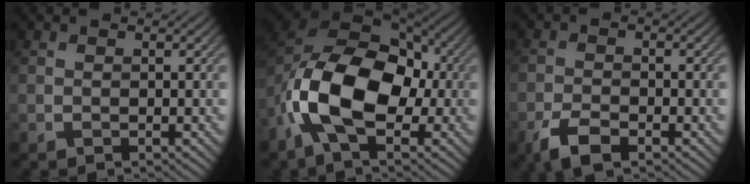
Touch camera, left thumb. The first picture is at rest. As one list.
[{"total": 16.4, "force": [-3.4, 9.8, 12.7], "torque": [-0.265, -0.002, -0.070]}, {"total": 4.4, "force": [-2.8, 1.8, 2.8], "torque": [-0.059, -0.005, -0.059]}]